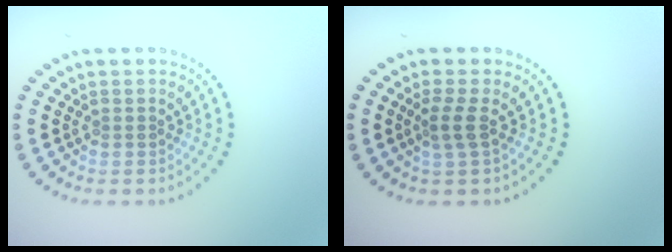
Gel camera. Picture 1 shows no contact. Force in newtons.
{"total": 2.0, "press": 1.4, "slide": 1.4}